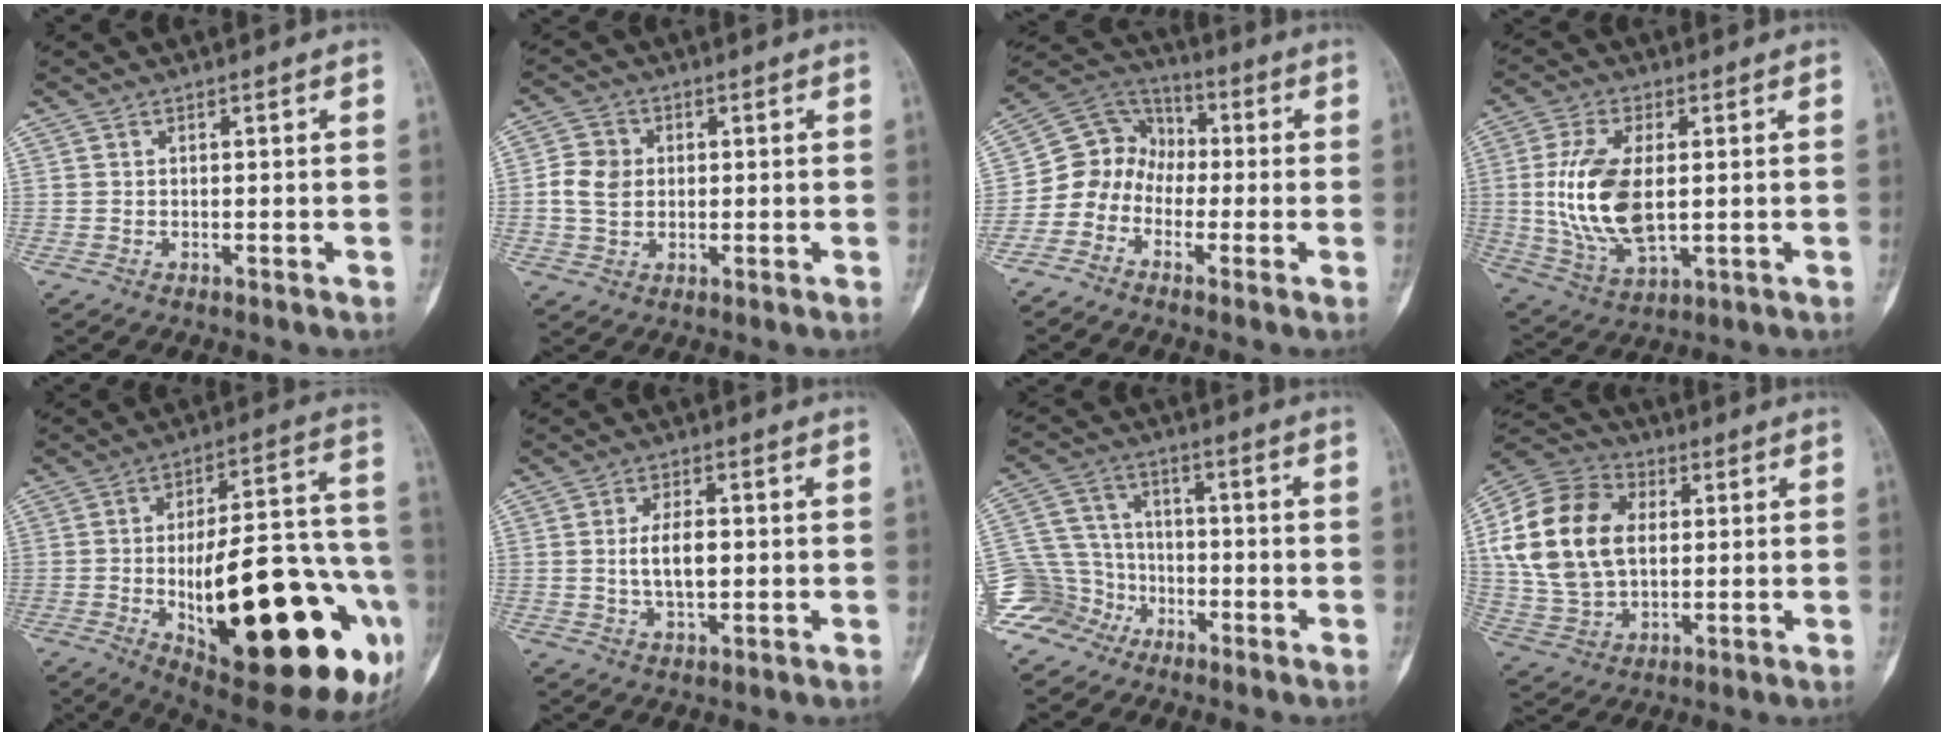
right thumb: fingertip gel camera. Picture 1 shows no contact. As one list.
[{"total": 6.4, "force": [0.4, 5.3, 3.5], "torque": [-0.056, 0.006, 0.006]}, {"total": 8.7, "force": [-2.5, 7.8, 2.9], "torque": [-0.024, 0.067, -0.063]}, {"total": 14.7, "force": [0.7, 7.6, 12.6], "torque": [-0.254, -0.010, 0.024]}, {"total": 35.0, "force": [-11.0, 12.5, 30.8], "torque": [-0.369, 0.031, -0.139]}, {"total": 6.3, "force": [0.3, 3.1, 5.4], "torque": [-0.096, -0.002, 0.007]}, {"total": 12.3, "force": [-6.7, 10.0, 2.6], "torque": [-0.046, 0.058, -0.125]}, {"total": 20.0, "force": [3.2, 13.8, 14.2], "torque": [-0.270, 0.011, 0.059]}]